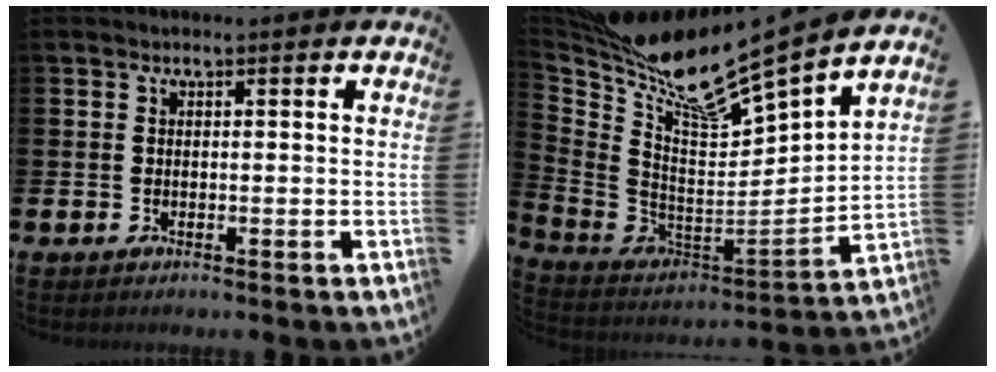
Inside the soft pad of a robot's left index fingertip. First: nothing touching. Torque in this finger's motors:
{"motor_torque": [1.10, -1.04, 0.26, 0.12]}